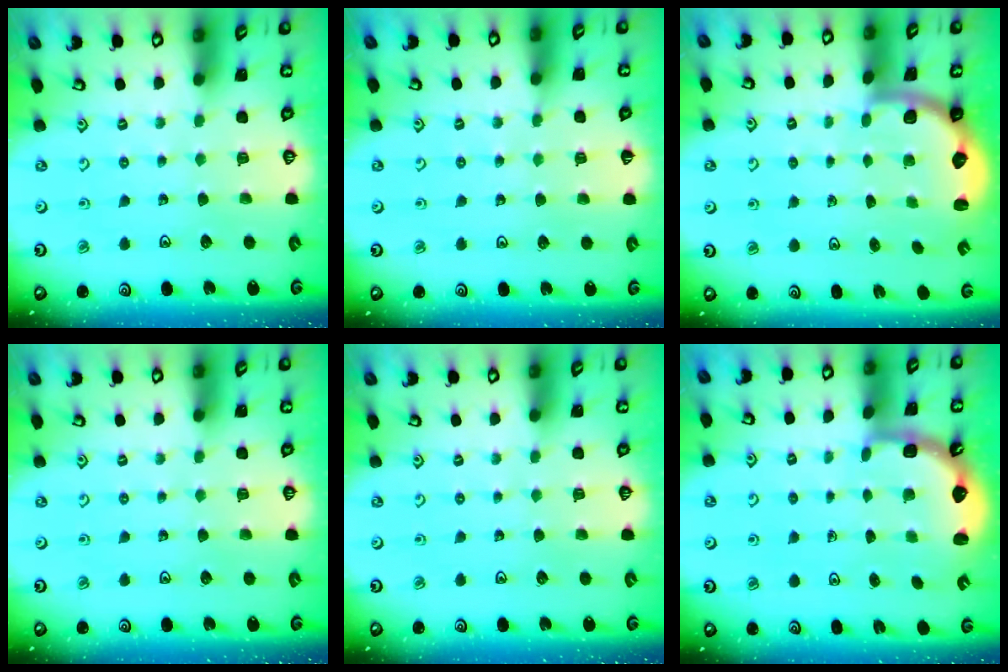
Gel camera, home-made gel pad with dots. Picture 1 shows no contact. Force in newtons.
{"total": 2.8, "press": 2.7, "slide": 0.5}
{"total": 2.2, "press": 2.0, "slide": 0.8}
{"total": 0.0}
{"total": 0.0}
{"total": 2.6, "press": 2.3, "slide": 1.3}